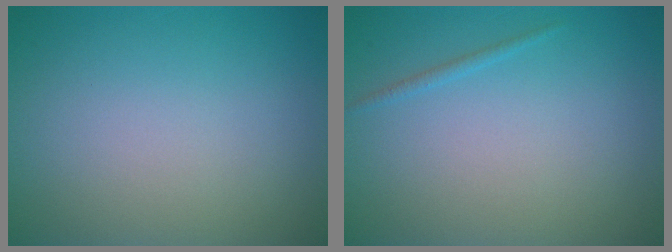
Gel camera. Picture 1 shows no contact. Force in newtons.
{"total": 0.7, "press": 0.6, "slide": 0.1}